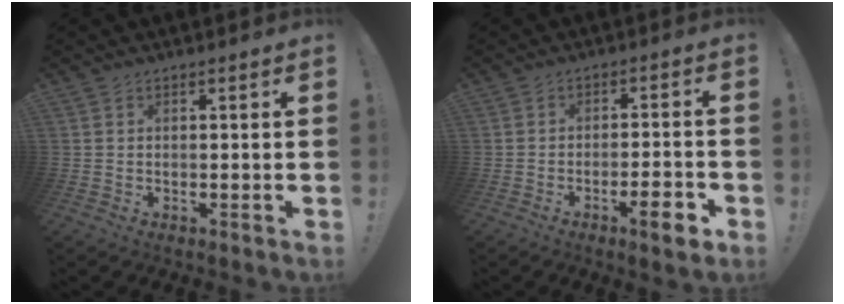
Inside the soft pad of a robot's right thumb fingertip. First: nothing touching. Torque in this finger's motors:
{"motor_torque": [1.20, 0.23, 0.76, -0.85, 0.00]}